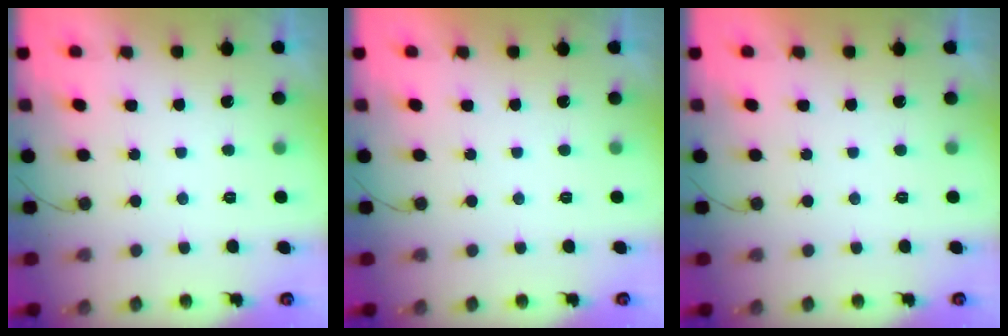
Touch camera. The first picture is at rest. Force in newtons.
{"total": 1.6, "press": 1.6, "slide": 0.0}
{"total": 1.6, "press": 1.6, "slide": 0.0}